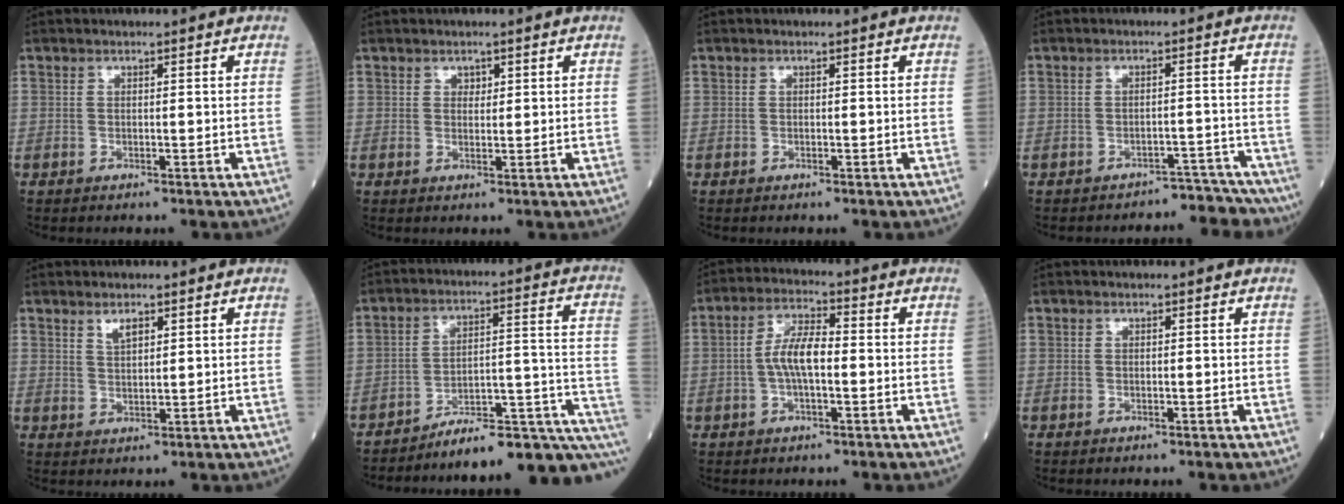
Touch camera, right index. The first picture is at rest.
{"total": 1.2, "force": [0.7, 0.9, 0.6], "torque": [-0.004, -0.004, 0.010]}
{"total": 0.0}
{"total": 6.3, "force": [-5.8, 2.3, -0.4], "torque": [0.025, 0.030, -0.064]}
{"total": 2.4, "force": [1.6, 0.8, 1.6], "torque": [-0.036, 0.000, 0.034]}
{"total": 17.1, "force": [-14.5, 1.7, 8.8], "torque": [-0.061, 0.055, -0.204]}
{"total": 6.3, "force": [-0.6, 2.0, 5.9], "torque": [-0.123, 0.012, -0.015]}
{"total": 0.0}